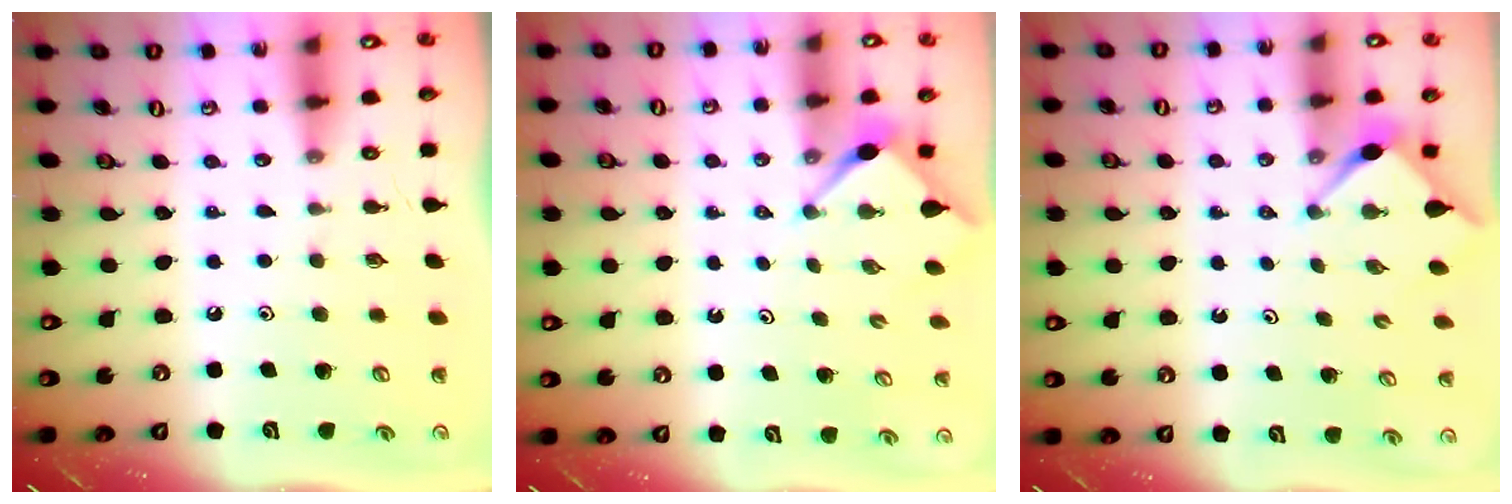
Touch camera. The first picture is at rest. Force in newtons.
{"total": 2.8, "press": 2.8, "slide": 0.3}
{"total": 2.8, "press": 2.8, "slide": 0.3}